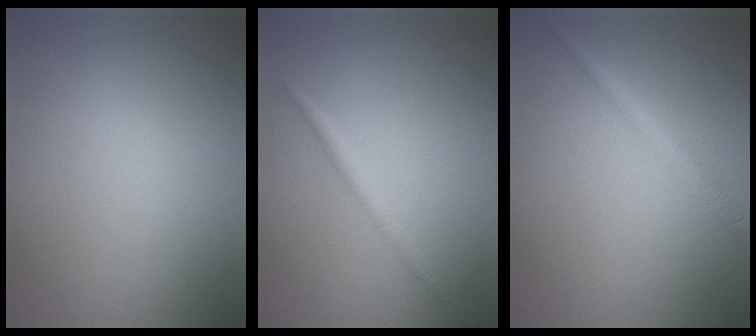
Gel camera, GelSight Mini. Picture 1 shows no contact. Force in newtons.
{"total": 1.4, "press": 1.4, "slide": 0.1}
{"total": 2.3, "press": 2.3, "slide": 0.1}